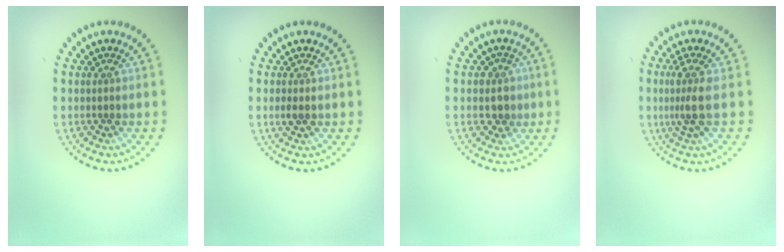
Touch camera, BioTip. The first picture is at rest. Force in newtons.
{"total": 1.2, "press": 1.2, "slide": 0.1}
{"total": 2.1, "press": 1.8, "slide": 1.1}
{"total": 2.6, "press": 2.0, "slide": 1.6}